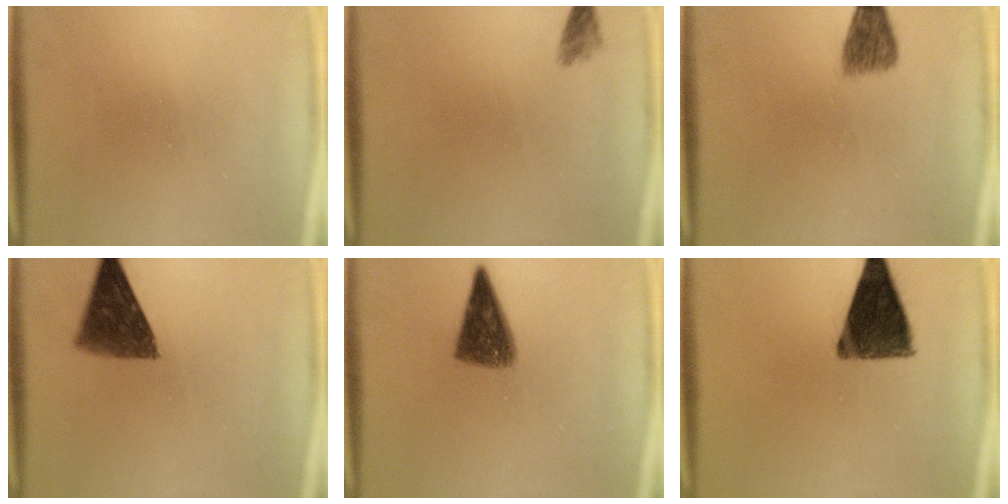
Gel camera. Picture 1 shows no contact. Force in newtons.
{"total": 1.6}
{"total": 2.7}
{"total": 9.6}
{"total": 8.0}
{"total": 11.5}